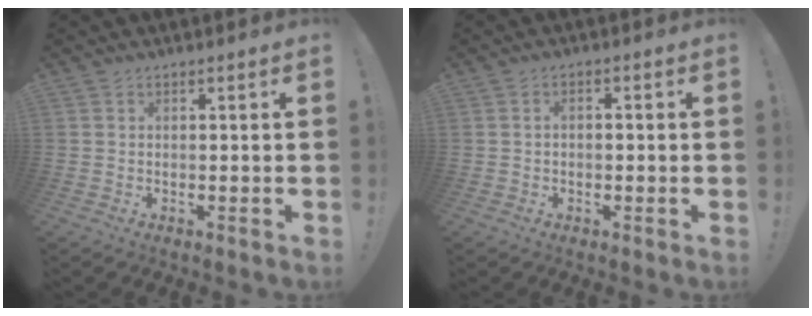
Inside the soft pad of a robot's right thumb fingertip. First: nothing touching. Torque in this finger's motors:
{"motor_torque": [-0.13, -0.30, -0.16, 0.47, 0.09]}